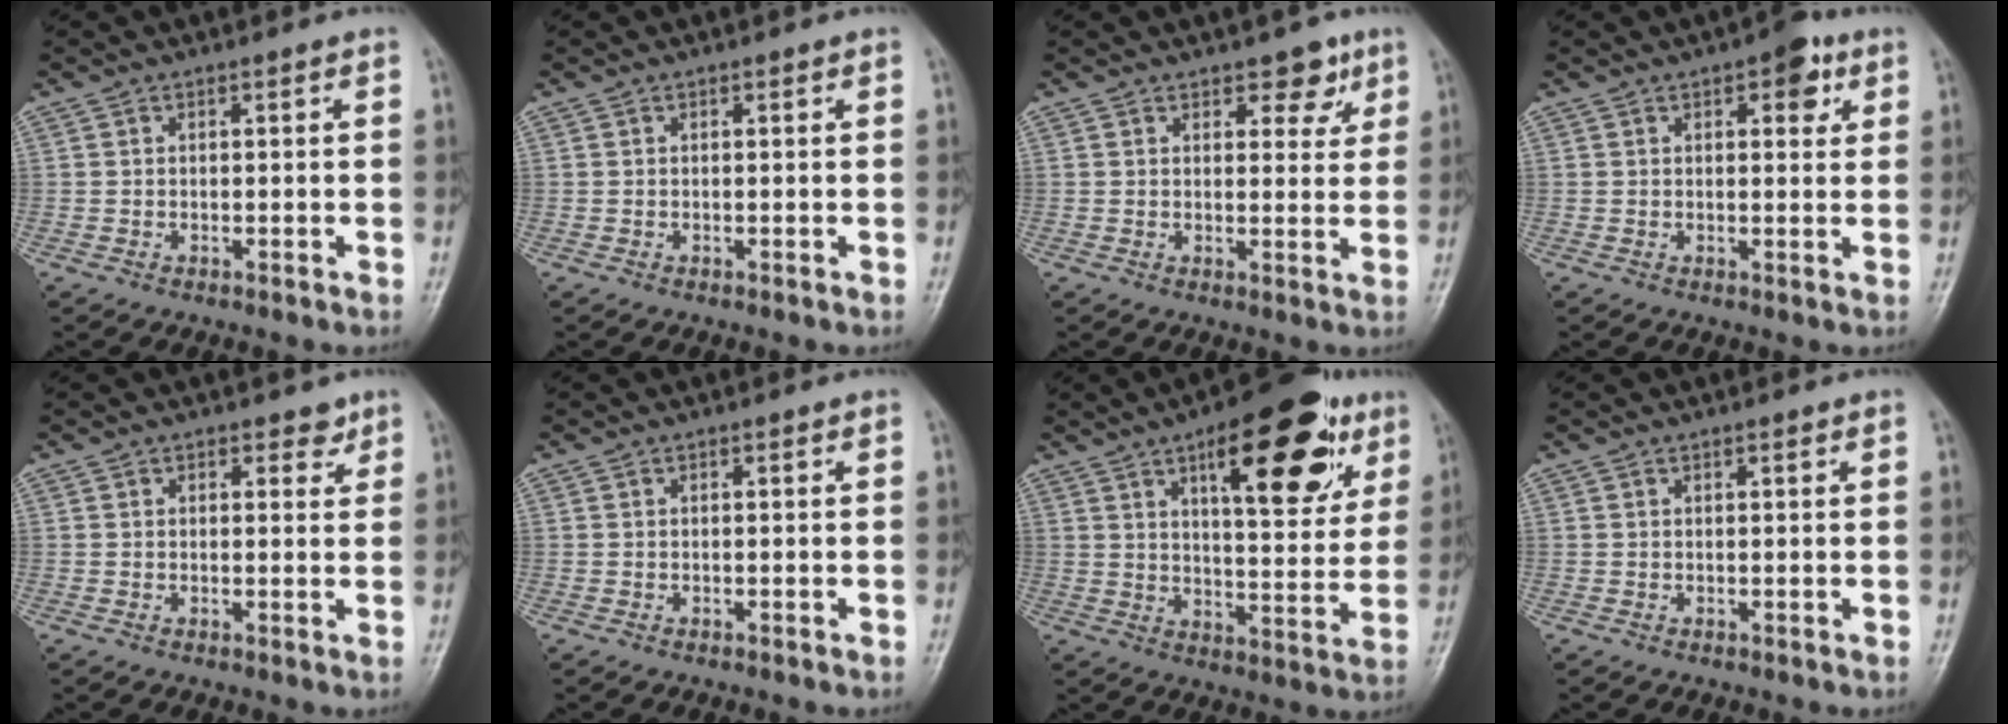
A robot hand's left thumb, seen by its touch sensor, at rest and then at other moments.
{"total": 0.0}
{"total": 4.9, "force": [3.1, 2.8, 2.6], "torque": [-0.003, -0.015, 0.038]}
{"total": 5.6, "force": [2.7, 2.7, 4.1], "torque": [-0.031, -0.005, 0.026]}
{"total": 2.5, "force": [1.6, 1.4, 1.1], "torque": [0.003, -0.008, 0.020]}
{"total": 0.0}
{"total": 21.2, "force": [10.1, 8.1, 16.8], "torque": [-0.196, -0.027, 0.144]}
{"total": 0.7, "force": [0.4, 0.2, 0.4], "torque": [-0.006, -0.001, 0.006]}